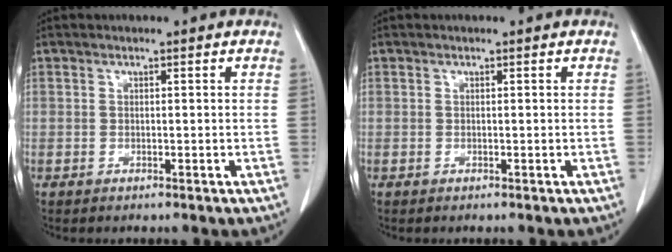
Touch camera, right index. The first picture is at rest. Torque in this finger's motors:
{"motor_torque": [0.00, 0.00, 0.00, 0.00]}